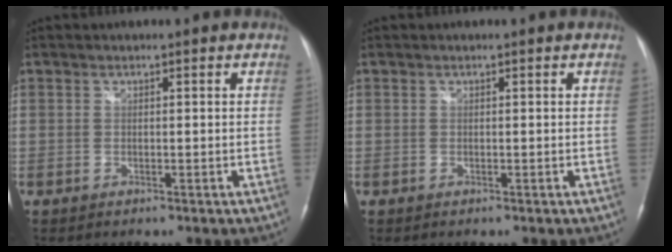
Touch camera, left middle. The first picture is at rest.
{"total": 0.0}